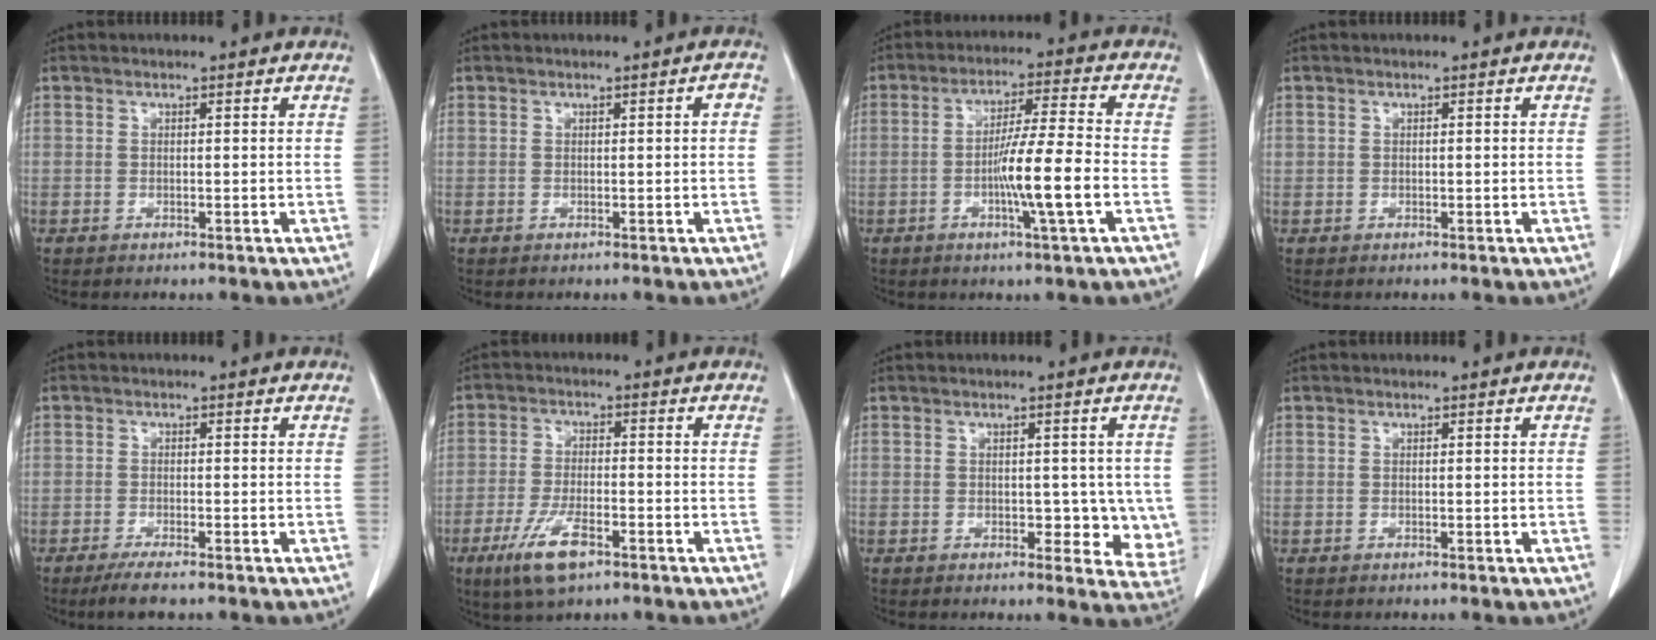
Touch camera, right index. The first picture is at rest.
{"total": 1.1, "force": [0.0, 0.3, 1.0], "torque": [-0.010, 0.003, 0.001]}
{"total": 9.5, "force": [-2.5, -0.7, 9.1], "torque": [-0.162, -0.006, -0.047]}
{"total": 0.0}
{"total": 3.0, "force": [-2.3, 0.4, 1.9], "torque": [-0.039, -0.006, -0.041]}
{"total": 7.8, "force": [-4.4, 2.3, 6.0], "torque": [-0.125, -0.013, -0.075]}
{"total": 6.1, "force": [0.2, 3.7, 4.9], "torque": [-0.034, -0.006, 0.005]}
{"total": 0.0}